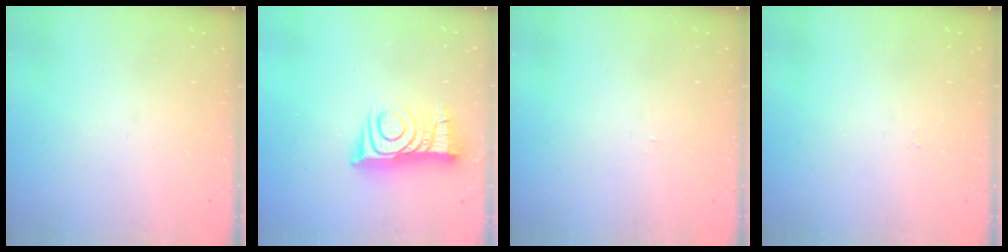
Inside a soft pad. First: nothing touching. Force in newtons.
{"total": 11.0, "press": 11.0, "slide": 0.6}
{"total": 2.2, "press": 2.2, "slide": 0.3}
{"total": 3.1, "press": 3.1, "slide": 0.4}